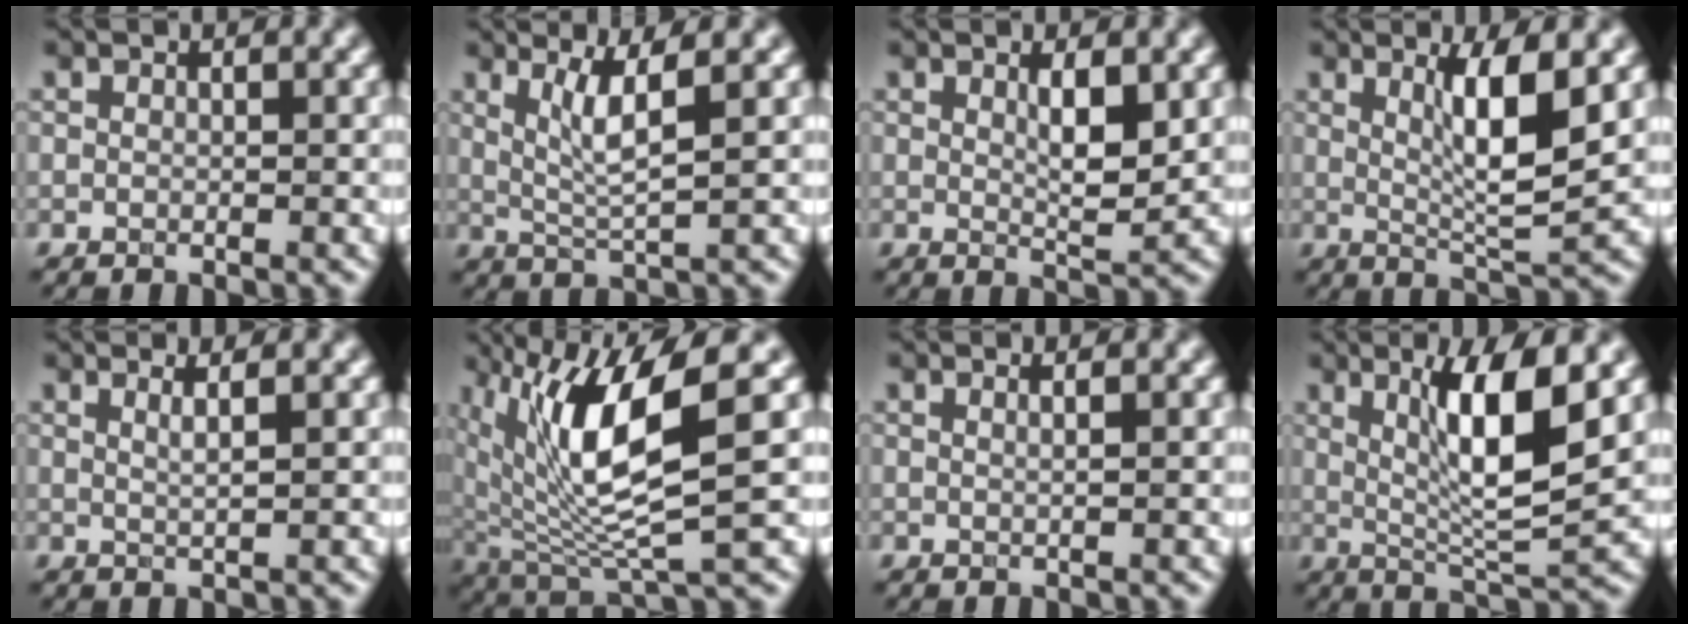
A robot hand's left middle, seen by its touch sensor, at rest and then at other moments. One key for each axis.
{"total": 3.7, "fx": 1.2, "fy": 0.6, "fz": 3.5, "tx": -0.071, "ty": -0.006, "tz": 0.032}
{"total": 3.1, "fx": 0.8, "fy": 0.6, "fz": 2.9, "tx": -0.051, "ty": -0.009, "tz": 0.015}
{"total": 5.8, "fx": 1.5, "fy": 1.1, "fz": 5.5, "tx": -0.090, "ty": -0.011, "tz": 0.030}
{"total": 1.9, "fx": 0.9, "fy": 0.6, "fz": 1.5, "tx": -0.019, "ty": 0.005, "tz": 0.003}
{"total": 9.8, "fx": 2.5, "fy": 2.6, "fz": 9.1, "tx": -0.179, "ty": -0.007, "tz": 0.054}
{"total": 1.8, "fx": 0.8, "fy": 0.9, "fz": 1.3, "tx": 0.000, "ty": 0.002, "tz": -0.013}
{"total": 7.8, "fx": 2.1, "fy": 1.6, "fz": 7.4, "tx": -0.116, "ty": -0.013, "tz": 0.041}